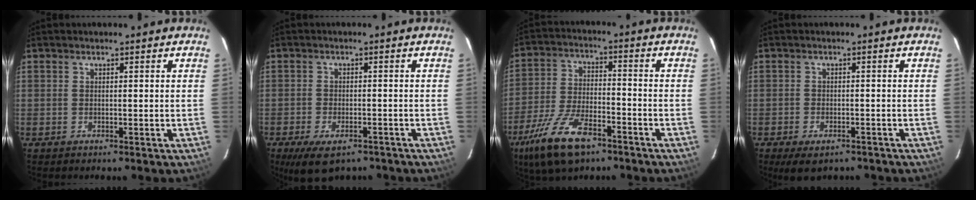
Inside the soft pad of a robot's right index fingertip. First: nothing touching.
{"total": 9.3, "force": [-6.4, 4.2, 5.2], "torque": [-0.109, -0.020, -0.097]}
{"total": 14.8, "force": [-9.5, 5.9, 9.7], "torque": [-0.213, -0.024, -0.176]}
{"total": 6.5, "force": [-4.6, 2.9, 3.4], "torque": [-0.070, -0.017, -0.065]}